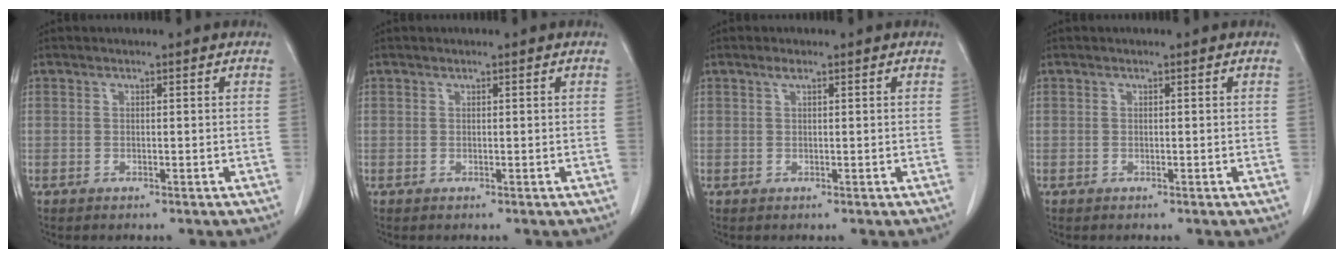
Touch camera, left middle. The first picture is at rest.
{"total": 0.0}
{"total": 0.8, "force": [0.5, 0.1, 0.6], "torque": [-0.013, 0.003, 0.010]}
{"total": 0.0}